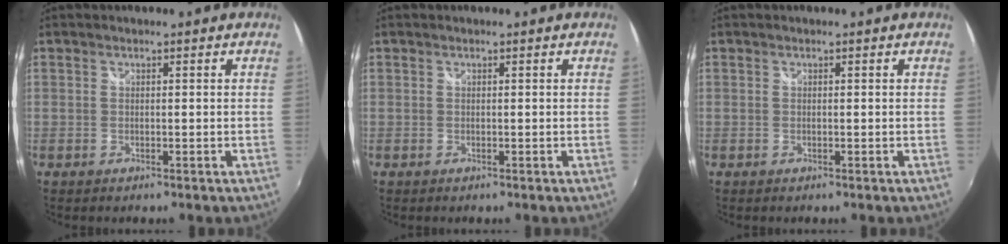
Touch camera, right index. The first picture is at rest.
{"total": 0.0}
{"total": 0.0}